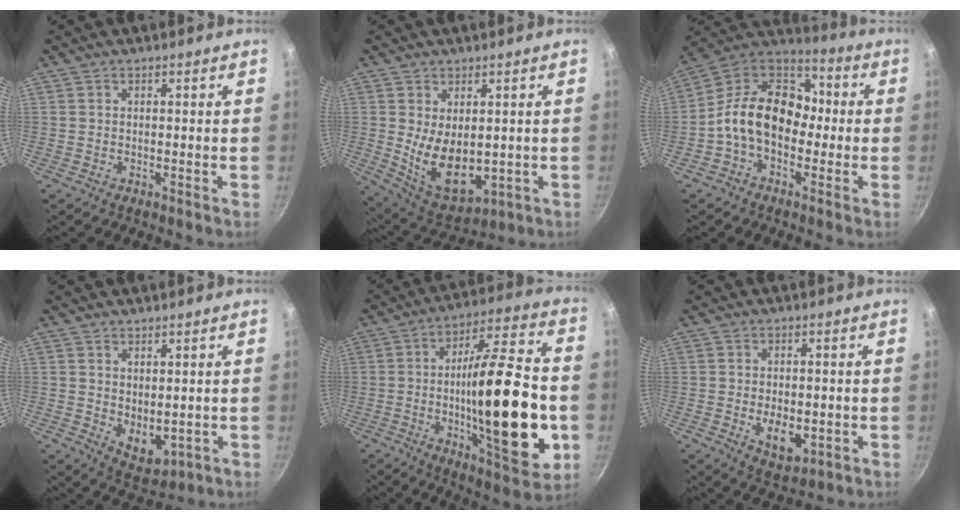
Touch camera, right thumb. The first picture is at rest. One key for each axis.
{"total": 11.6, "fx": 0.1, "fy": 7.1, "fz": 9.2, "tx": -0.135, "ty": -0.029, "tz": 0.031}
{"total": 16.0, "fx": -2.0, "fy": 11.5, "fz": 10.9, "tx": -0.138, "ty": 0.048, "tz": -0.062}
{"total": 6.1, "fx": 0.9, "fy": 3.8, "fz": 4.7, "tx": -0.053, "ty": -0.021, "tz": 0.031}
{"total": 27.6, "fx": -4.5, "fy": 8.2, "fz": 26.0, "tx": -0.392, "ty": 0.023, "tz": -0.063}
{"total": 6.6, "fx": -1.3, "fy": 3.9, "fz": 5.1, "tx": -0.064, "ty": -0.005, "tz": -0.010}